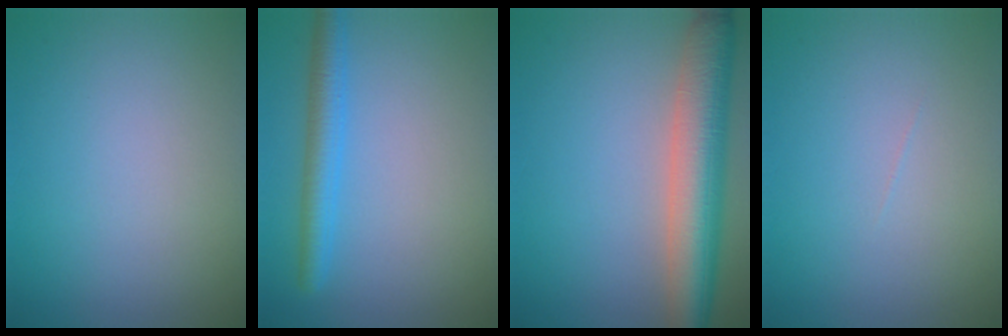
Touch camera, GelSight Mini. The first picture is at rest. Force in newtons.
{"total": 3.1, "press": 3.1, "slide": 0.1}
{"total": 7.5, "press": 7.5, "slide": 0.4}
{"total": 0.0}